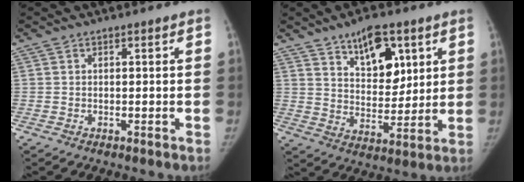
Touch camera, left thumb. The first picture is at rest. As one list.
[{"total": 12.0, "force": [6.3, 6.3, 8.0], "torque": [-0.091, -0.039, 0.109]}]